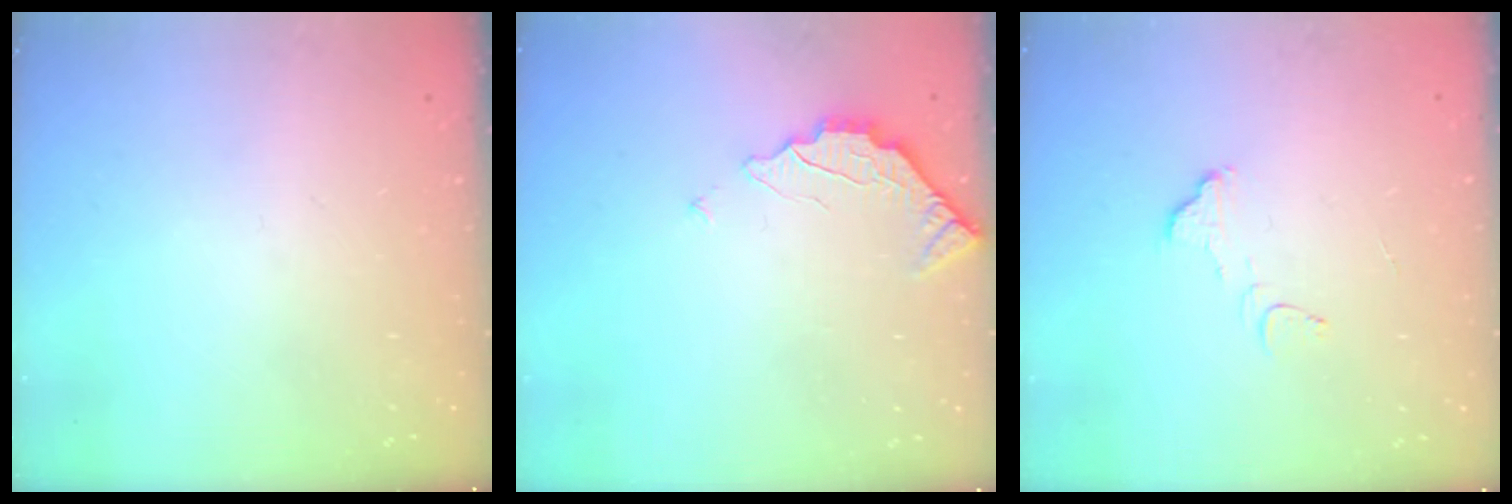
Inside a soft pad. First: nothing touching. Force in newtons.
{"total": 2.4, "press": 2.4, "slide": 0.2}
{"total": 3.3, "press": 3.3, "slide": 0.2}